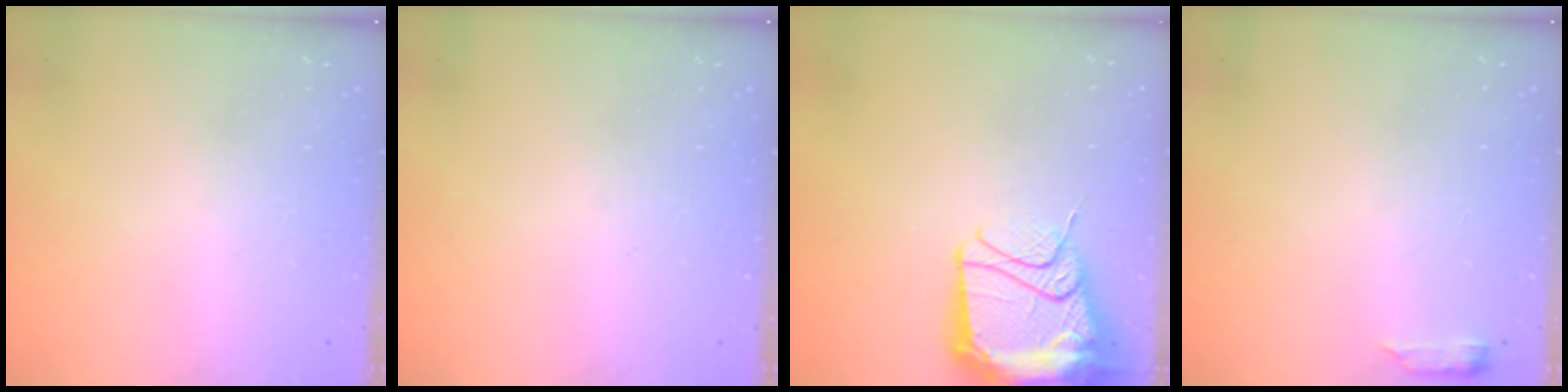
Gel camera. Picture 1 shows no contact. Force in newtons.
{"total": 0.0}
{"total": 24.0, "press": 20.5, "slide": 12.5}
{"total": 2.6, "press": 2.6, "slide": 0.5}